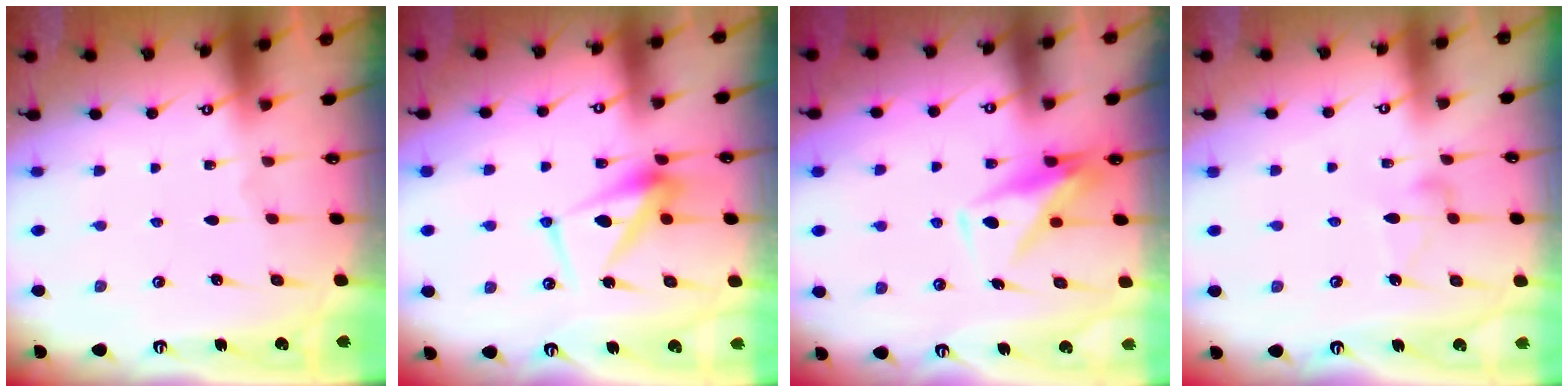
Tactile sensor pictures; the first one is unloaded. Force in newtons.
{"total": 11.0, "press": 10.9, "slide": 0.7}
{"total": 8.9, "press": 8.8, "slide": 0.9}
{"total": 6.7, "press": 6.7, "slide": 0.4}